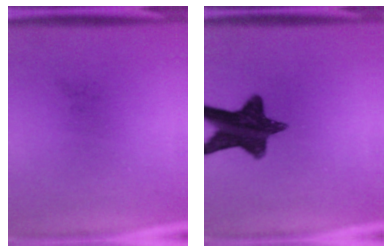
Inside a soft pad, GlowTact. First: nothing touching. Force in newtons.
{"total": 13.0}